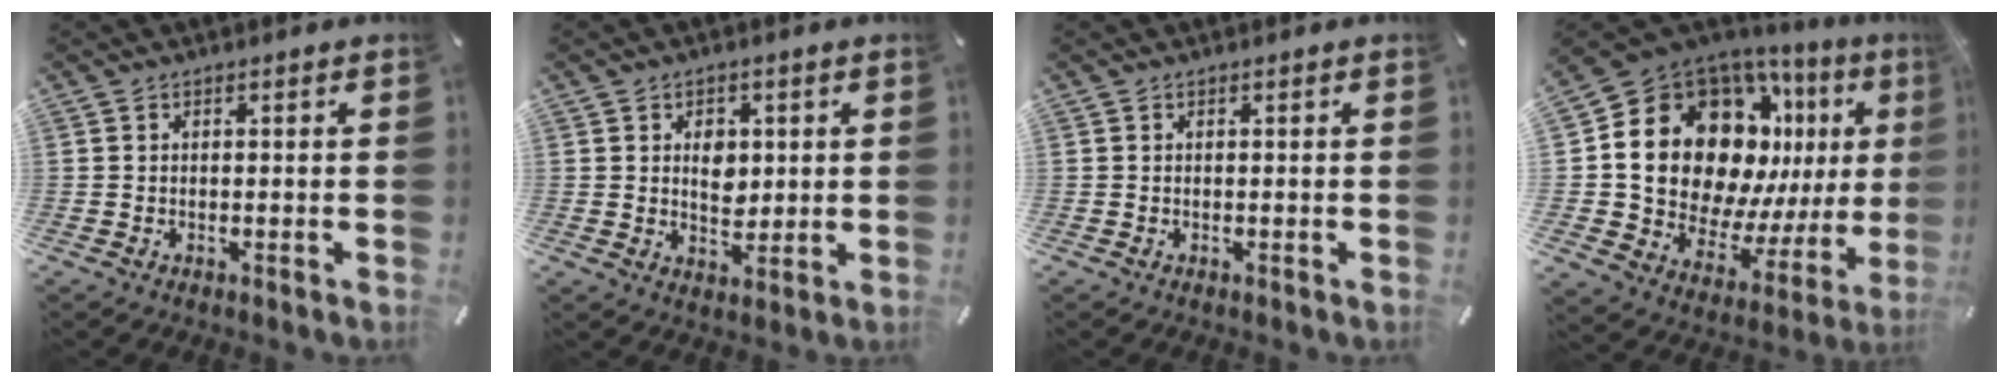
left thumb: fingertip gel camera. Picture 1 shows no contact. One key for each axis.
{"total": 5.3, "fx": 1.0, "fy": 4.2, "fz": 3.0, "tx": -0.027, "ty": -0.008, "tz": 0.010}
{"total": 0.0}
{"total": 19.8, "fx": 7.2, "fy": 15.0, "fz": 10.7, "tx": -0.182, "ty": -0.077, "tz": 0.146}